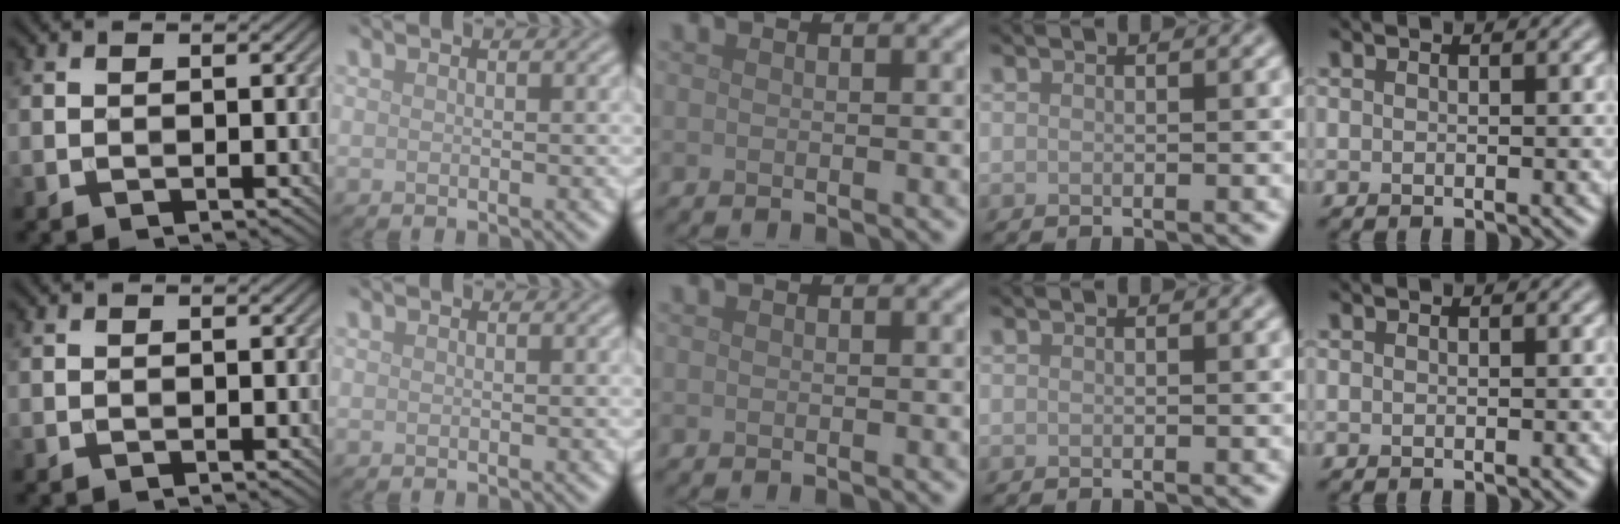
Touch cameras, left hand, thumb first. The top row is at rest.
{}